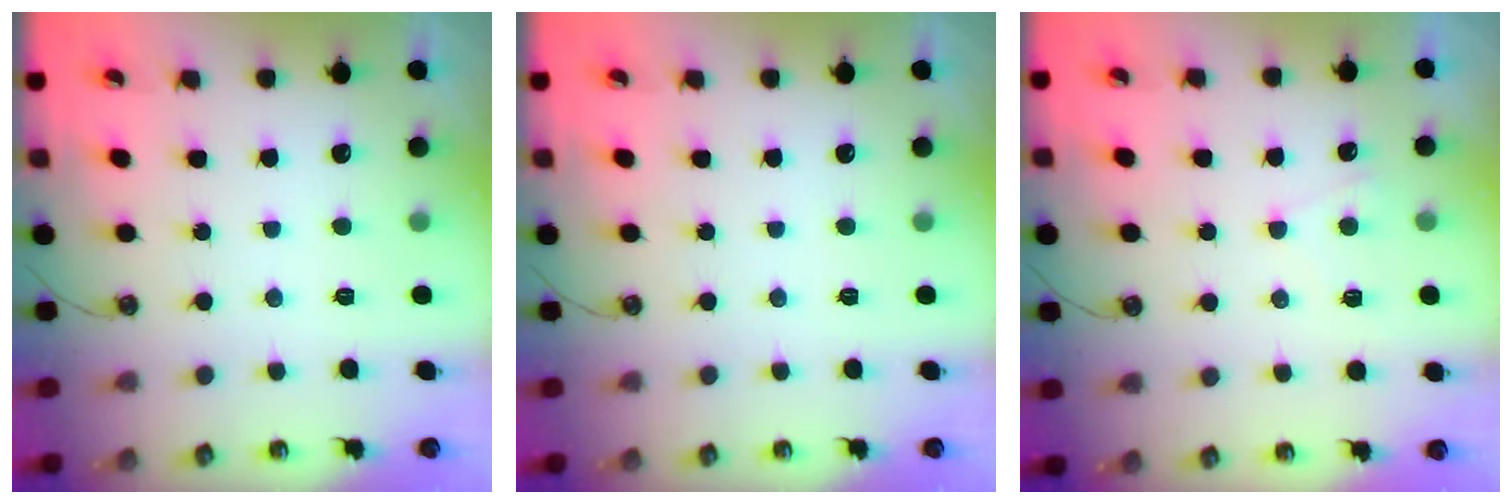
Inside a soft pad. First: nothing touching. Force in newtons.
{"total": 0.0}
{"total": 2.4, "press": 2.4, "slide": 0.4}